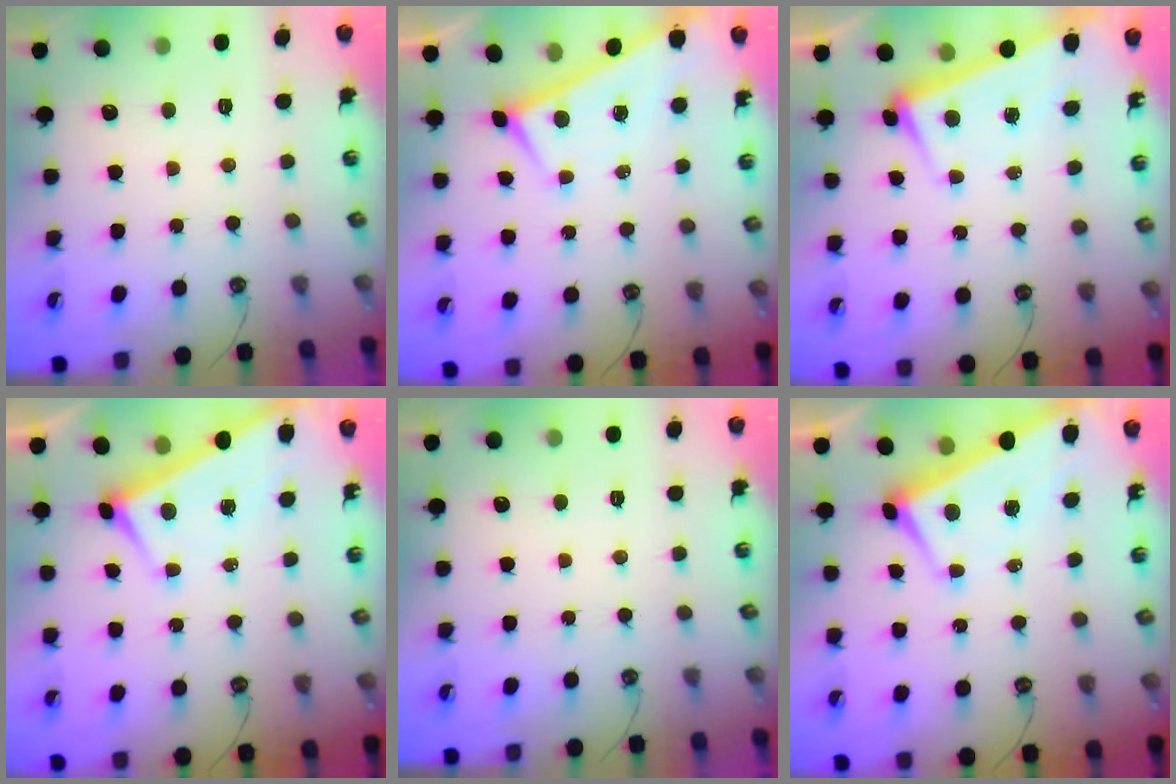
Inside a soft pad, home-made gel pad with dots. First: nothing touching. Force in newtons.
{"total": 0.0}
{"total": 3.4, "press": 3.2, "slide": 1.0}
{"total": 3.5, "press": 3.5, "slide": 0.3}
{"total": 0.0}
{"total": 2.7, "press": 2.5, "slide": 0.9}